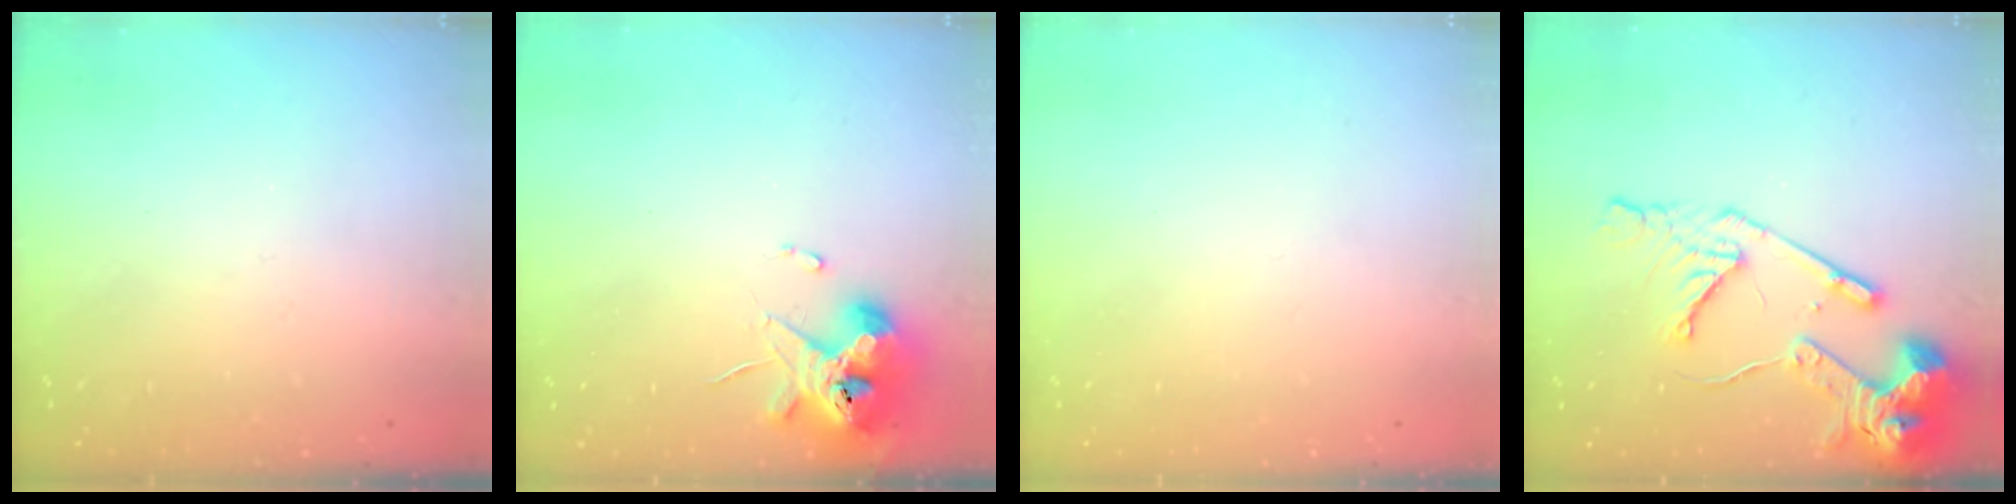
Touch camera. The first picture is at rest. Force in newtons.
{"total": 11.0, "press": 10.9, "slide": 1.6}
{"total": 0.0}
{"total": 16.0, "press": 15.9, "slide": 1.7}